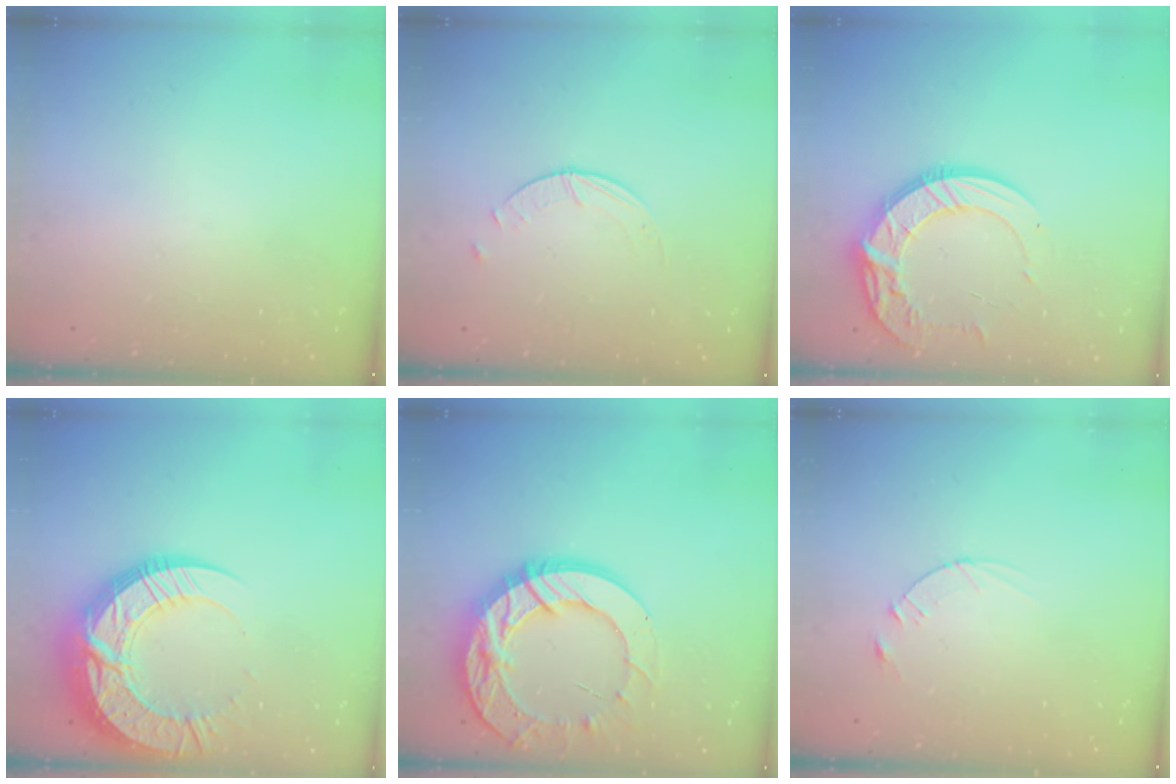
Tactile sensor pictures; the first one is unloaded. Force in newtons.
{"total": 0.9, "press": 0.9, "slide": 0.2}
{"total": 13.6, "press": 13.5, "slide": 1.2}
{"total": 22.5, "press": 22.4, "slide": 1.8}
{"total": 21.2, "press": 21.1, "slide": 2.1}
{"total": 2.5, "press": 2.5, "slide": 0.3}